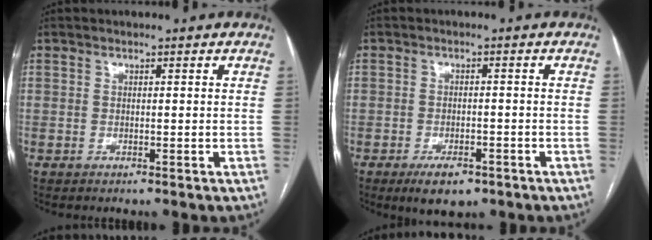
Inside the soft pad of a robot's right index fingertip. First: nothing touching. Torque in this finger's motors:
{"motor_torque": [-0.10, 0.05, -0.03, -0.05]}